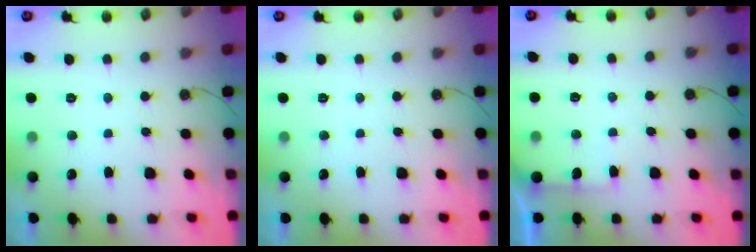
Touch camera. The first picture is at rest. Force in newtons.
{"total": 0.0}
{"total": 4.5, "press": 4.4, "slide": 0.6}